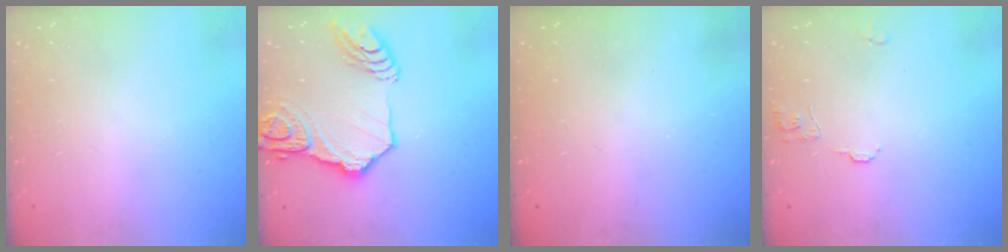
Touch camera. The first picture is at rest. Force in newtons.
{"total": 18.2, "press": 18.1, "slide": 2.0}
{"total": 0.0}
{"total": 6.4, "press": 6.3, "slide": 0.6}